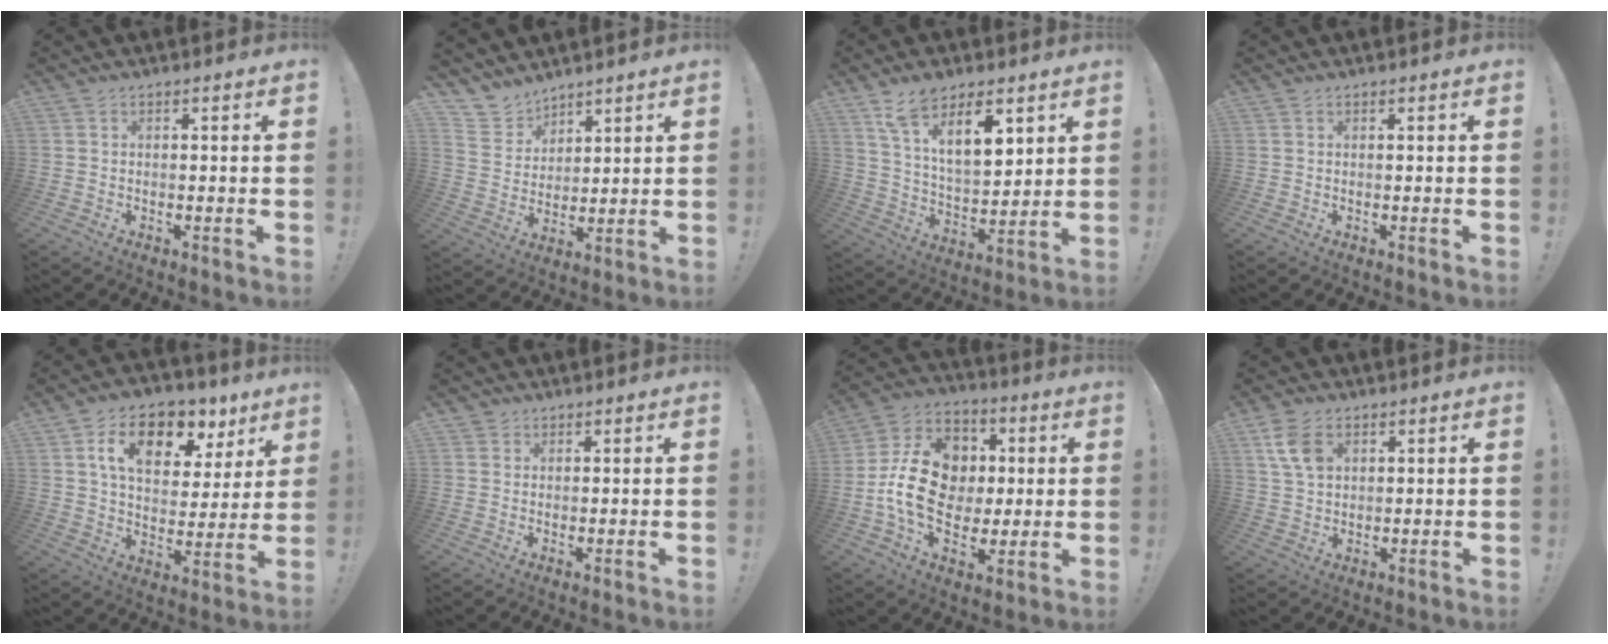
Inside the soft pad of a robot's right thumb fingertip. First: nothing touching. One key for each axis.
{"total": 7.6, "fx": 6.4, "fy": 4.1, "fz": 0.3, "tx": -0.027, "ty": -0.056, "tz": 0.129}
{"total": 13.9, "fx": 9.0, "fy": 6.4, "fz": 8.5, "tx": -0.148, "ty": -0.040, "tz": 0.163}
{"total": 0.0}
{"total": 15.4, "fx": 7.9, "fy": 8.8, "fz": 9.8, "tx": -0.150, "ty": -0.037, "tz": 0.136}
{"total": 1.5, "fx": 1.0, "fy": 1.1, "fz": 0.1, "tx": -0.005, "ty": -0.001, "tz": 0.018}
{"total": 18.7, "fx": -0.4, "fy": 14.8, "fz": 11.3, "tx": -0.174, "ty": 0.018, "tz": 0.003}
{"total": 8.0, "fx": 3.3, "fy": 5.5, "fz": 4.9, "tx": -0.091, "ty": -0.003, "tz": 0.066}